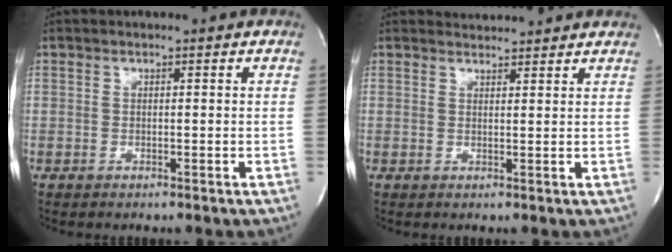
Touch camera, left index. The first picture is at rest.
{"total": 4.3, "force": [4.2, 0.6, 0.1], "torque": [-0.009, 0.016, 0.052]}